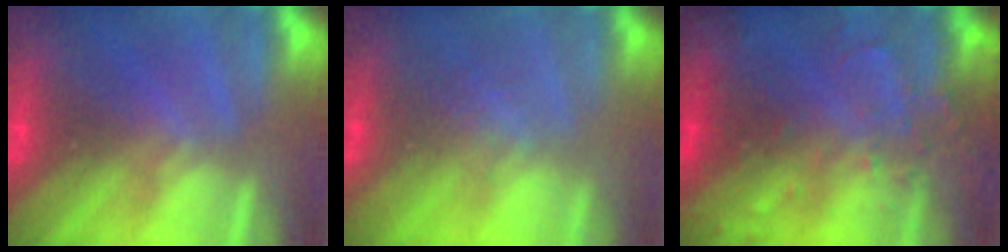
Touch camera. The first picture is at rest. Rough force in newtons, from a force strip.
{"total": 2.8}
{"total": 7.3}